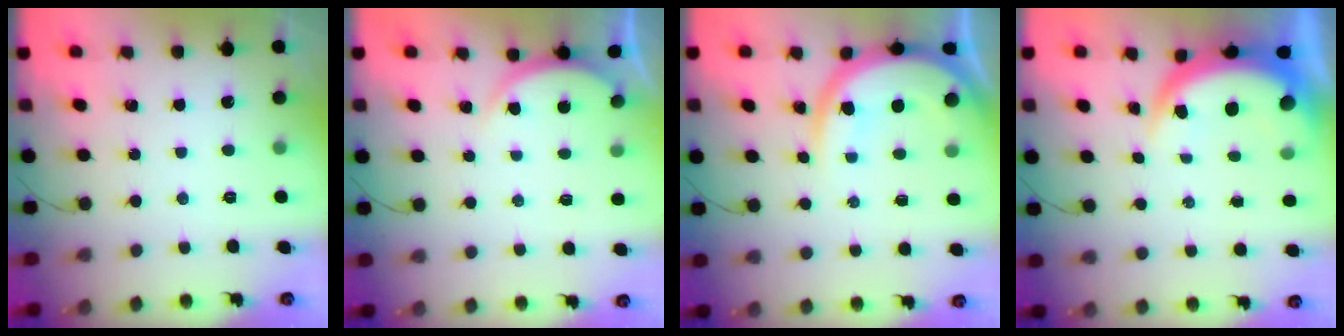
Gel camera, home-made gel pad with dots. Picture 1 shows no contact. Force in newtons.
{"total": 3.3, "press": 3.3, "slide": 0.4}
{"total": 11.3, "press": 11.3, "slide": 1.2}
{"total": 6.7, "press": 6.7, "slide": 0.7}